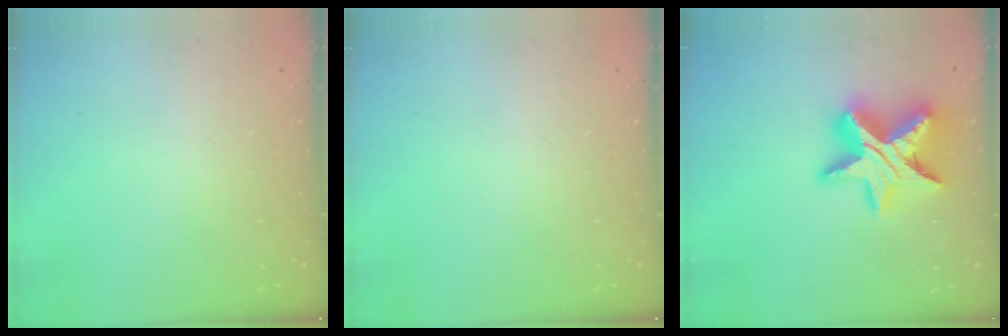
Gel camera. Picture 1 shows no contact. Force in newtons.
{"total": 0.0}
{"total": 18.2, "press": 18.1, "slide": 1.4}